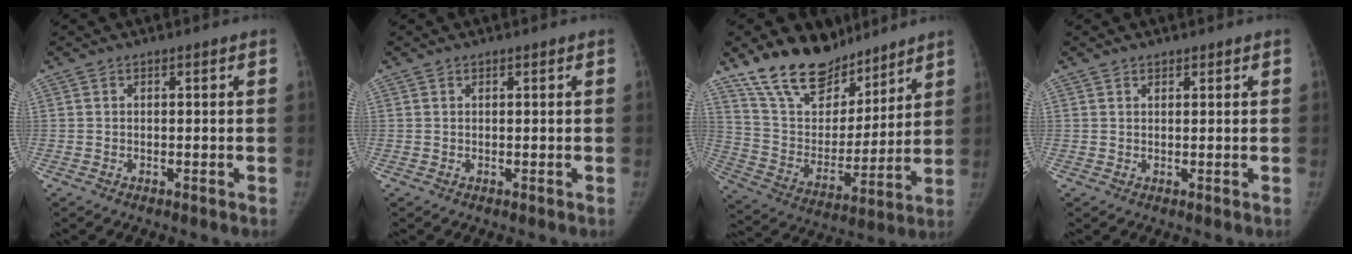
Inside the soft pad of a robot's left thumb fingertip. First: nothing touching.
{"total": 0.0}
{"total": 19.4, "force": [15.2, 9.5, 7.5], "torque": [-0.087, -0.081, 0.275]}
{"total": 1.1, "force": [0.9, 0.6, 0.2], "torque": [0.004, -0.005, 0.012]}